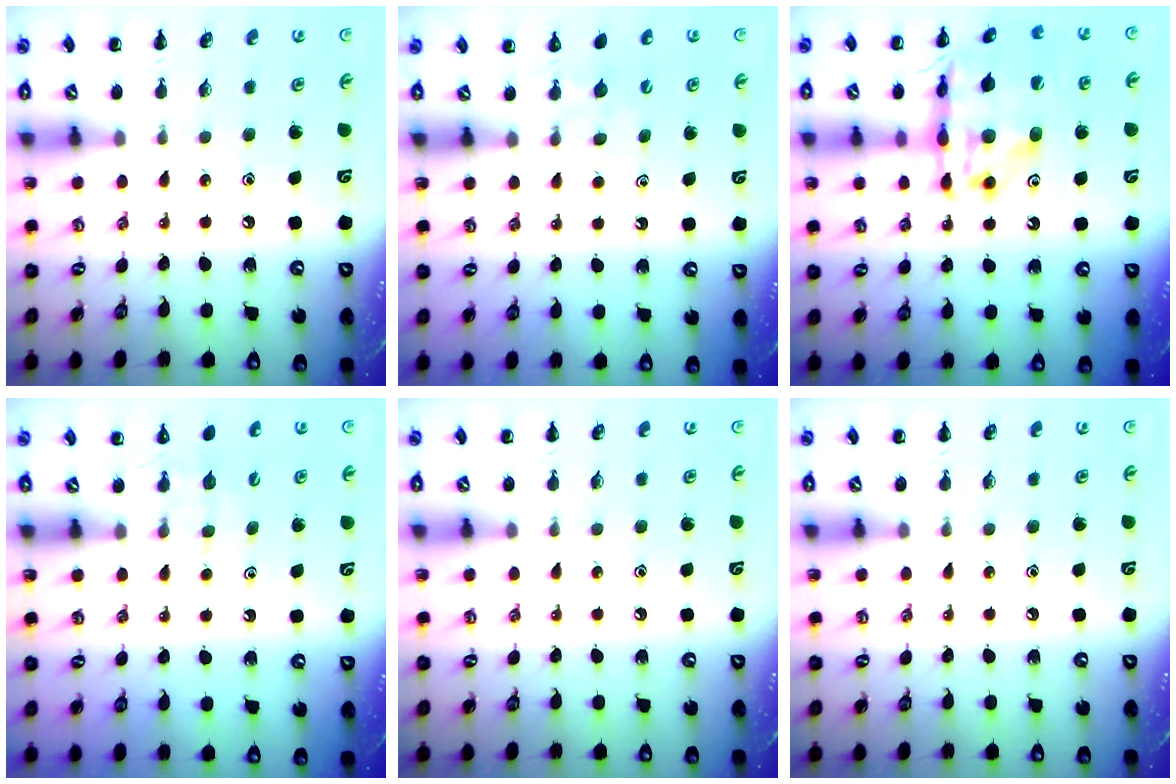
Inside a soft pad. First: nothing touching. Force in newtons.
{"total": 4.5, "press": 4.3, "slide": 1.4}
{"total": 21.4, "press": 21.1, "slide": 3.5}
{"total": 4.0, "press": 3.8, "slide": 1.4}
{"total": 0.0}
{"total": 0.0}